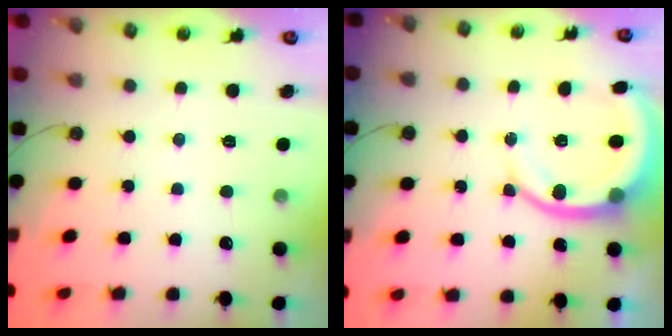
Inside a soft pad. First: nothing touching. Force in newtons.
{"total": 9.5, "press": 9.5, "slide": 1.2}